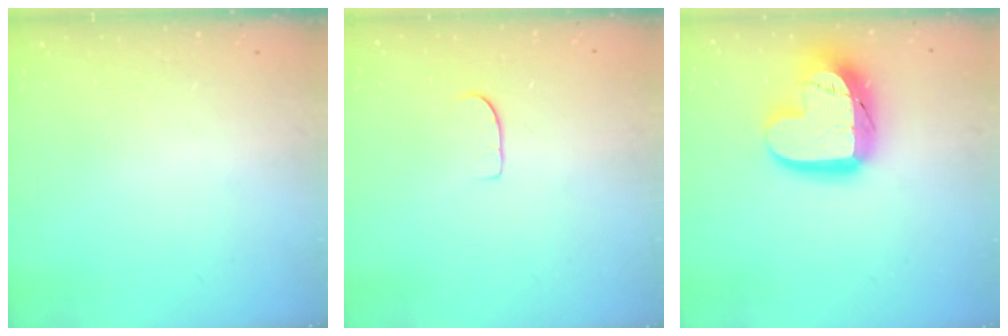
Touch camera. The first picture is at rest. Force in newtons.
{"total": 6.1, "press": 6.1, "slide": 0.5}
{"total": 18.4, "press": 18.3, "slide": 1.4}